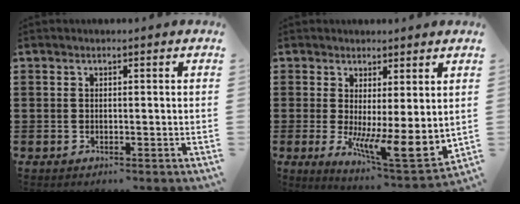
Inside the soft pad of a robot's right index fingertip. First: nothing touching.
{"total": 7.0, "force": [0.0, 1.8, 6.7], "torque": [-0.098, -0.034, 0.006]}